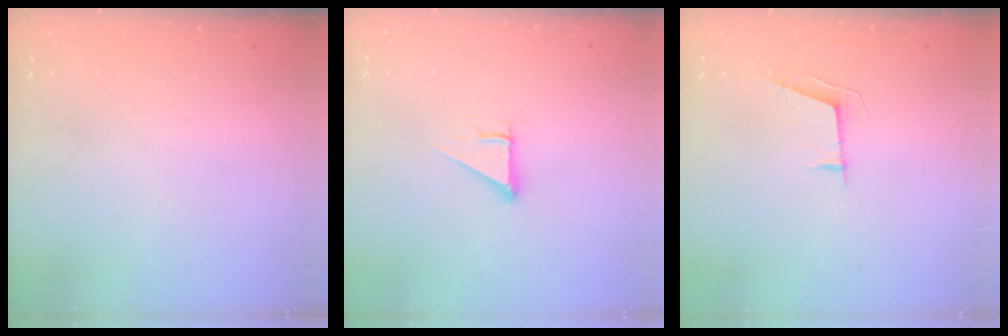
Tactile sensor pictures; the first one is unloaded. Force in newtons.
{"total": 3.0, "press": 3.0, "slide": 0.1}
{"total": 5.4, "press": 4.9, "slide": 2.4}